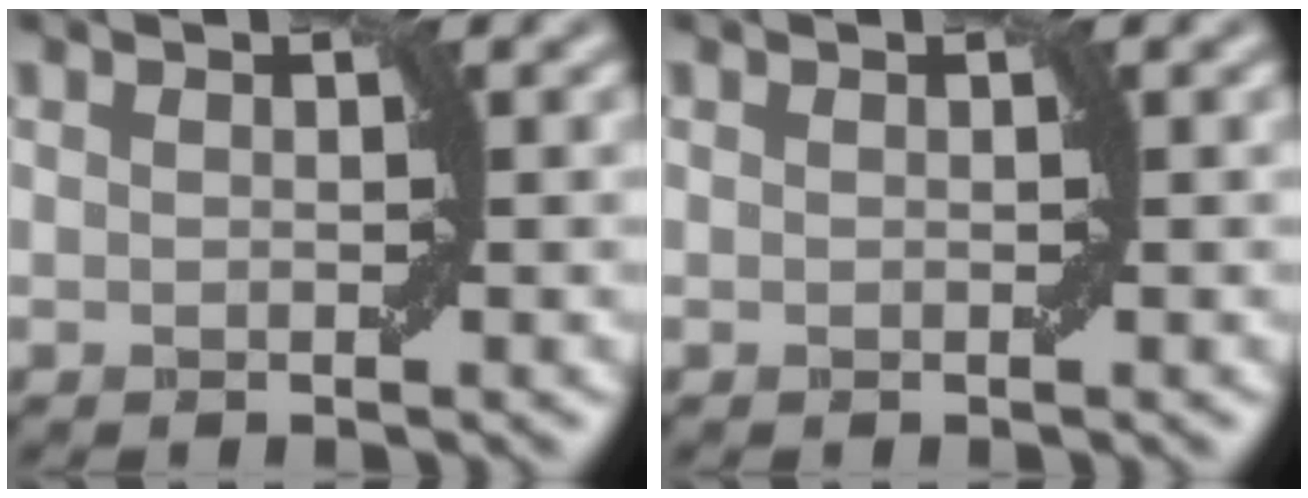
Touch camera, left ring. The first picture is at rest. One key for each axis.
{"total": 0.0}